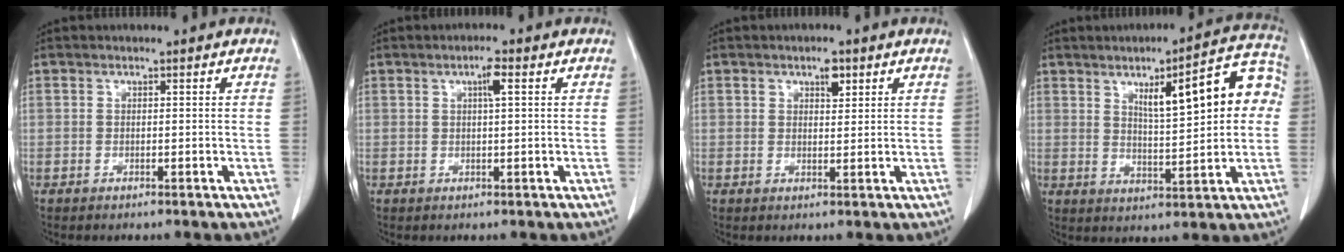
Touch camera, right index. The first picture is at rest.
{"total": 2.3, "force": [0.8, 0.2, 2.2], "torque": [-0.037, 0.002, 0.013]}
{"total": 2.5, "force": [1.4, 1.1, 1.7], "torque": [-0.026, 0.001, 0.023]}
{"total": 13.2, "force": [3.2, 3.1, 12.4], "torque": [-0.166, 0.030, 0.046]}